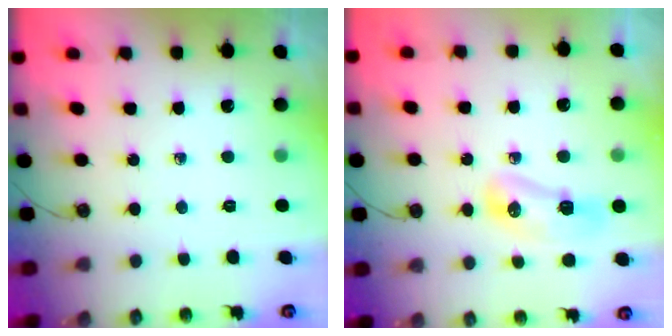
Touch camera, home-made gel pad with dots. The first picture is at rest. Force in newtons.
{"total": 8.6, "press": 8.6, "slide": 1.0}